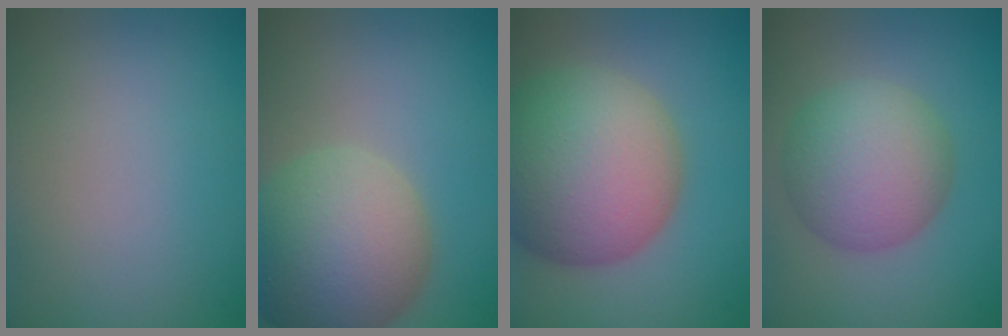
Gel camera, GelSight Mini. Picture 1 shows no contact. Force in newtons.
{"total": 10.6, "press": 10.5, "slide": 0.8}
{"total": 13.3, "press": 13.3, "slide": 0.7}
{"total": 7.4, "press": 7.4, "slide": 0.1}